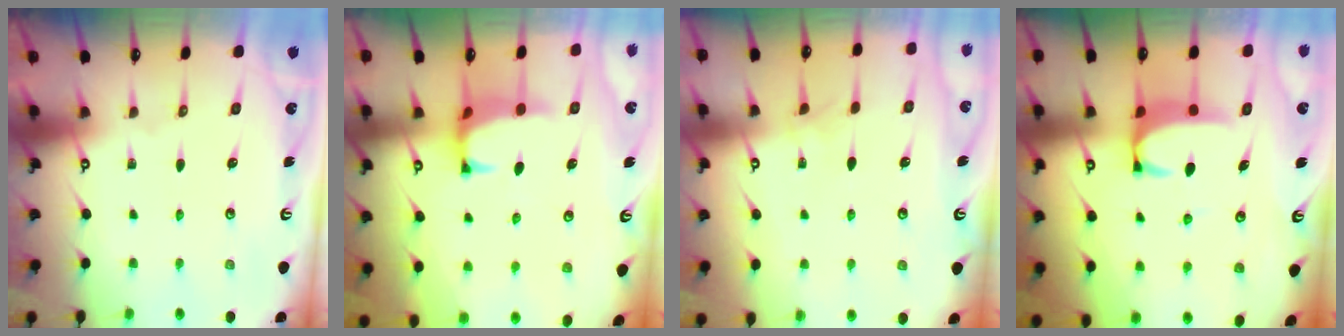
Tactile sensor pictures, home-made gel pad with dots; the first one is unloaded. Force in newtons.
{"total": 1.6, "press": 1.5, "slide": 0.6}
{"total": 1.1, "press": 1.0, "slide": 0.4}
{"total": 2.5, "press": 2.4, "slide": 0.7}